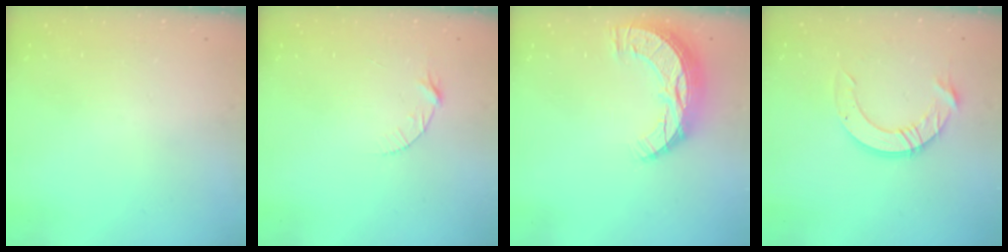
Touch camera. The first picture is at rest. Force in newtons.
{"total": 5.5, "press": 5.4, "slide": 0.6}
{"total": 12.3, "press": 12.2, "slide": 0.9}
{"total": 12.6, "press": 12.6, "slide": 1.3}